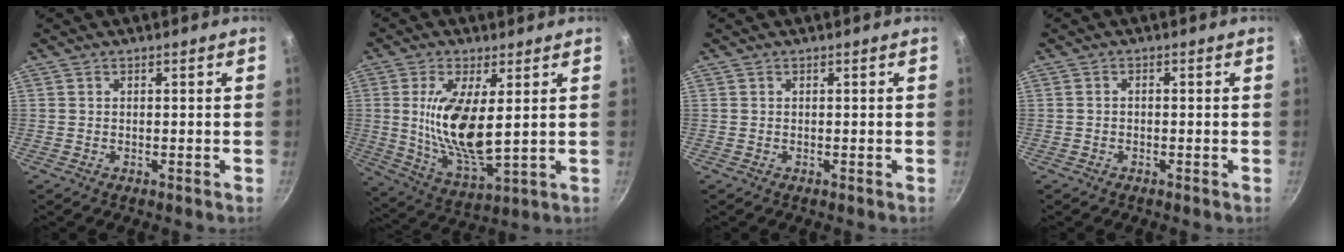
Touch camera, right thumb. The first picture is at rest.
{"total": 14.2, "force": [2.3, 5.2, 13.0], "torque": [-0.250, -0.026, 0.049]}
{"total": 0.0}
{"total": 0.8, "force": [-0.4, 0.4, 0.5], "torque": [-0.012, 0.007, -0.009]}